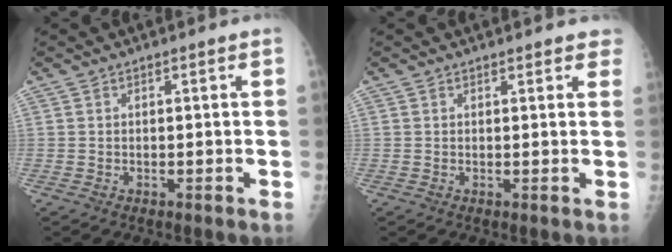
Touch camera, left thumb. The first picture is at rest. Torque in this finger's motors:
{"motor_torque": [-0.20, 0.13, -0.14, 0.16, 0.03]}